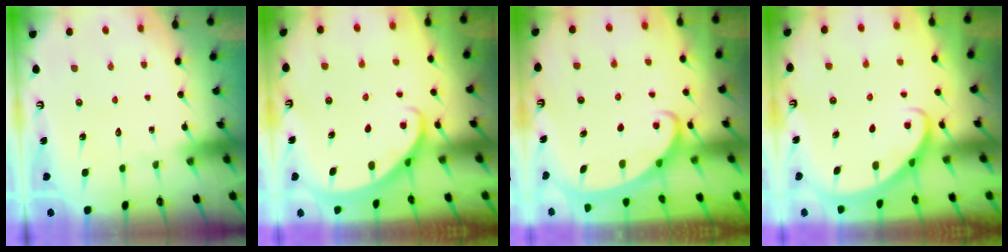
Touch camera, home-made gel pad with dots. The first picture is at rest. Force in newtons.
{"total": 1.7, "press": 1.7, "slide": 0.1}
{"total": 2.0, "press": 2.0, "slide": 0.4}
{"total": 2.9, "press": 2.9, "slide": 0.2}